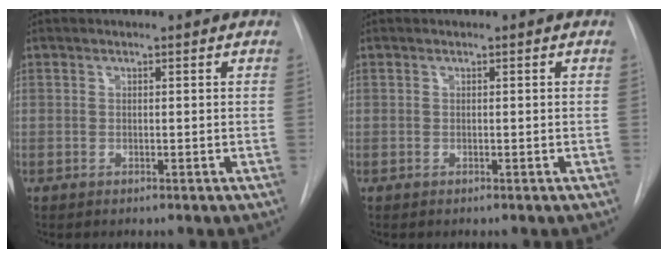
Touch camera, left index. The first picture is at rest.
{"total": 0.0}